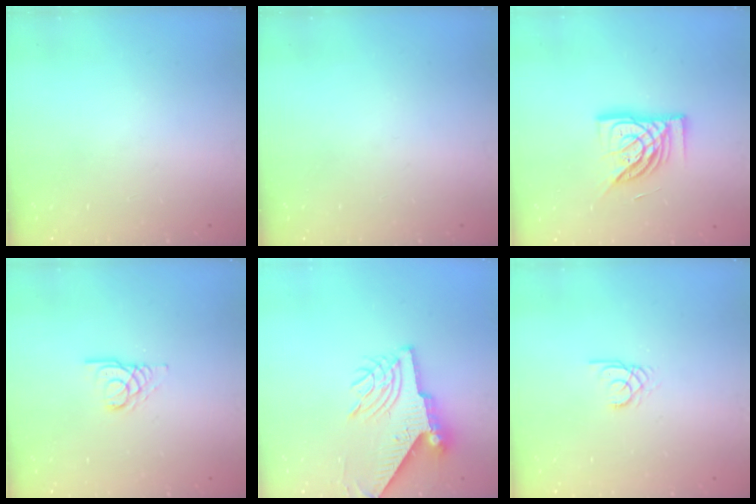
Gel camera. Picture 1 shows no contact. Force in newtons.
{"total": 0.0}
{"total": 14.5, "press": 14.5, "slide": 1.0}
{"total": 4.1, "press": 4.1, "slide": 0.4}
{"total": 10.8, "press": 10.7, "slide": 1.4}
{"total": 2.0, "press": 2.0, "slide": 0.2}